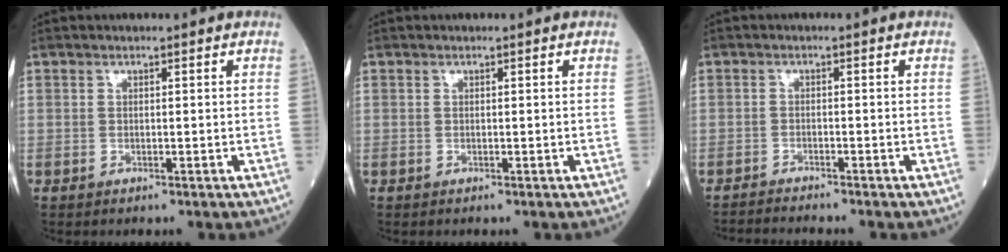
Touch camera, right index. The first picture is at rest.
{"total": 0.0}
{"total": 3.9, "force": [-3.7, -0.6, 0.9], "torque": [-0.008, -0.015, -0.063]}